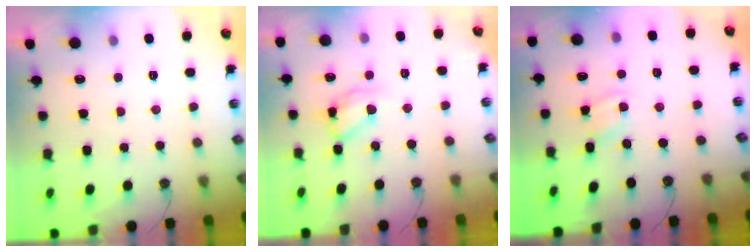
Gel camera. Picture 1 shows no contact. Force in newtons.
{"total": 12.3, "press": 12.3, "slide": 0.3}
{"total": 1.9, "press": 1.8, "slide": 0.3}